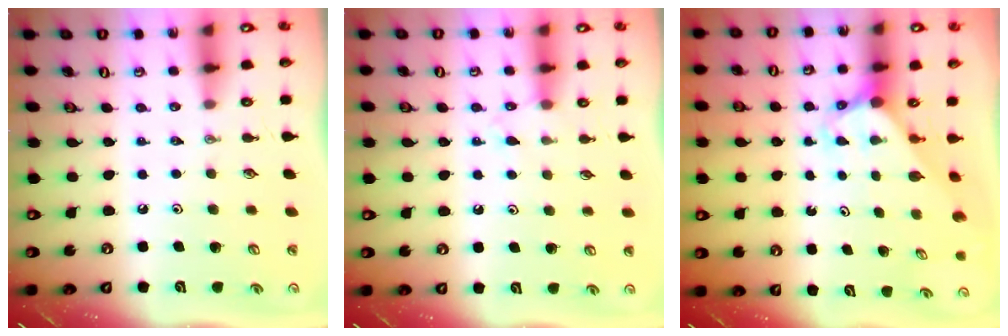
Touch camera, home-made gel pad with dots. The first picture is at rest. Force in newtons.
{"total": 5.5, "press": 5.5, "slide": 0.7}
{"total": 3.1, "press": 3.1, "slide": 0.2}